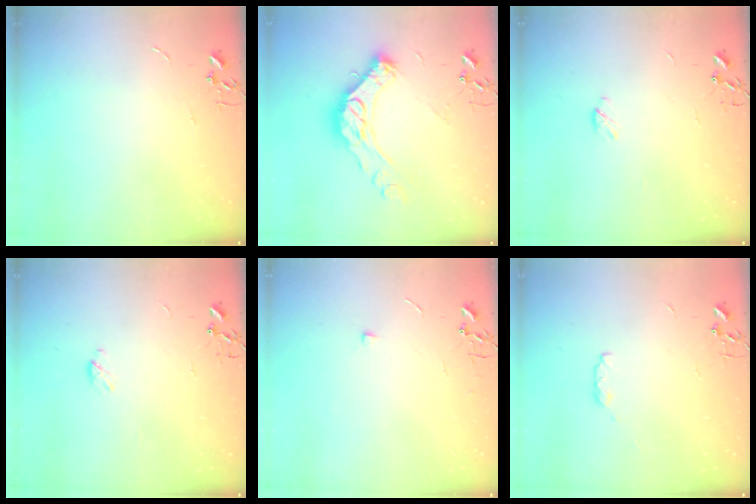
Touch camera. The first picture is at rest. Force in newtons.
{"total": 16.5, "press": 16.5, "slide": 1.2}
{"total": 2.9, "press": 2.9, "slide": 0.4}
{"total": 2.9, "press": 2.9, "slide": 0.4}
{"total": 5.6, "press": 5.6, "slide": 0.5}
{"total": 3.4, "press": 3.4, "slide": 0.5}